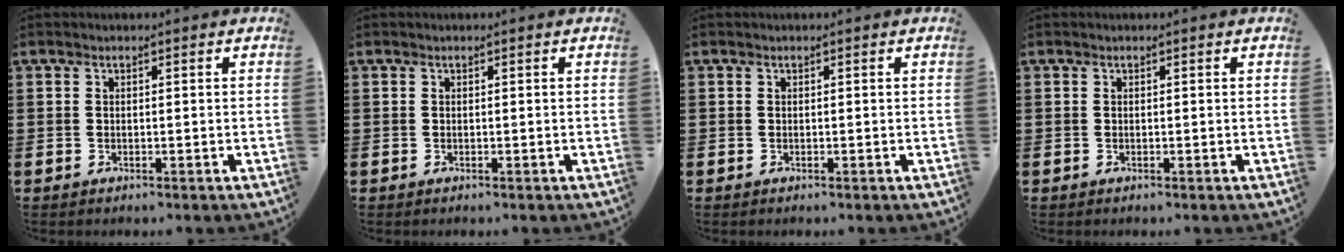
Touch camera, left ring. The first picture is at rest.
{"total": 0.0}
{"total": 0.0}
{"total": 0.0}